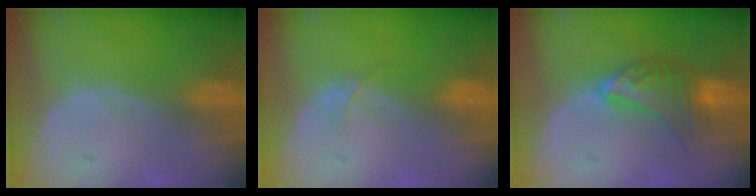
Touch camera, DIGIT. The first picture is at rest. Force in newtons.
{"total": 0.9, "press": 0.9, "slide": 0.1}
{"total": 6.8, "press": 6.4, "slide": 2.3}